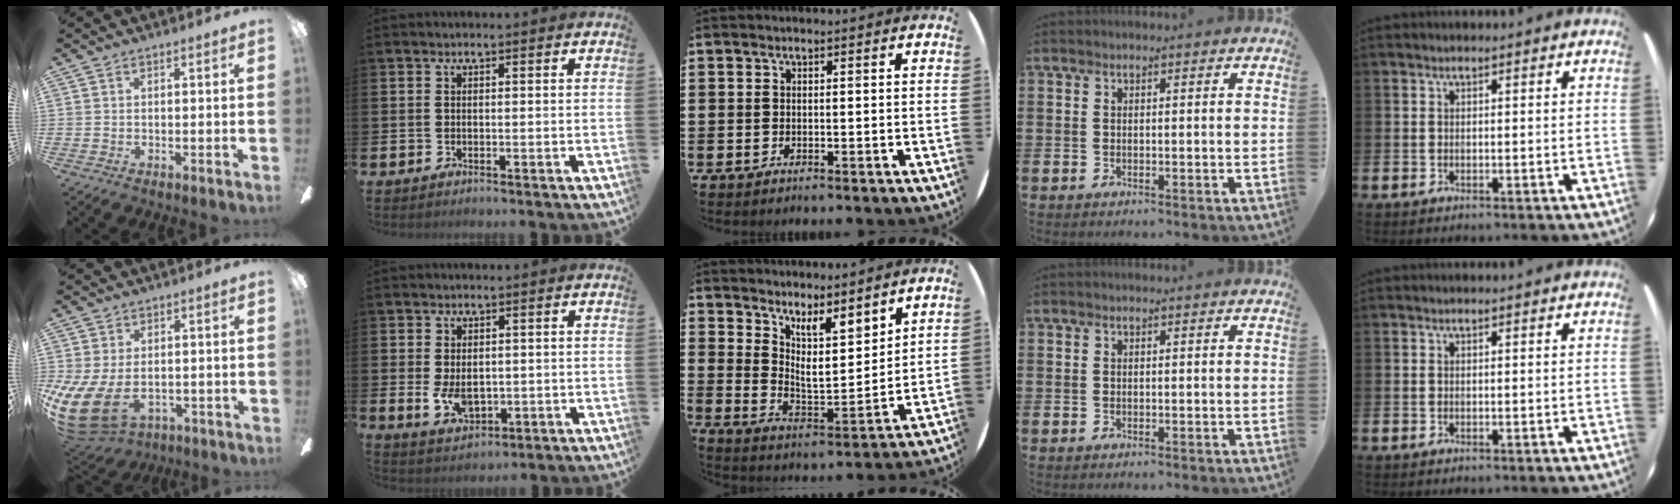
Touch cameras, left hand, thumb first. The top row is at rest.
{"thumb": {"total": 11.6, "force": [-1.7, 7.5, 8.6], "torque": [-0.202, -0.007, -0.028]}, "index": {"total": 4.0, "force": [-0.1, 2.6, 3.1], "torque": [-0.044, 0.000, -0.004]}, "middle": {"total": 6.6, "force": [5.7, 1.7, 2.8], "torque": [-0.068, -0.043, 0.100]}}